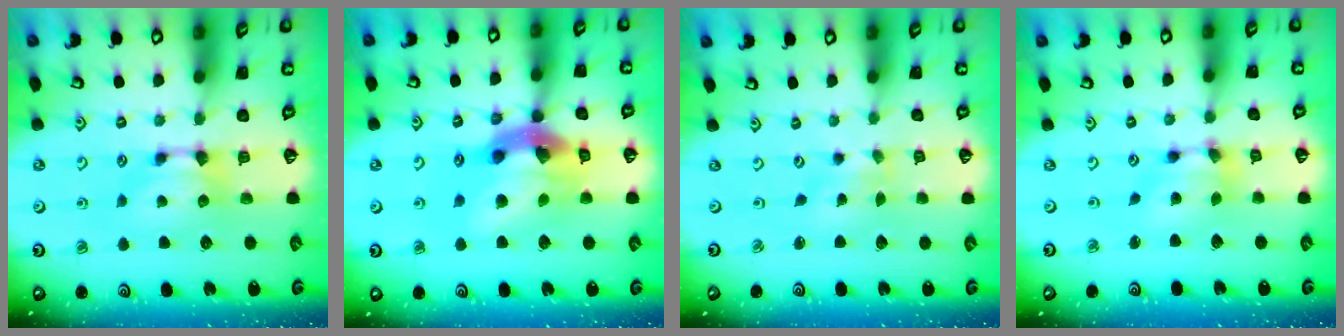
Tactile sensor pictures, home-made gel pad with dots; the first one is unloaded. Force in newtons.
{"total": 11.4, "press": 11.1, "slide": 2.5}
{"total": 3.4, "press": 3.2, "slide": 1.0}
{"total": 5.8, "press": 5.5, "slide": 1.8}